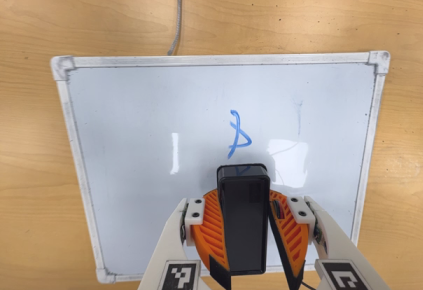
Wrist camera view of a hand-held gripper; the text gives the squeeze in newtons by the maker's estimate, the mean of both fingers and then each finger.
{"total": 9.9, "left": 10.1, "right": 9.7}